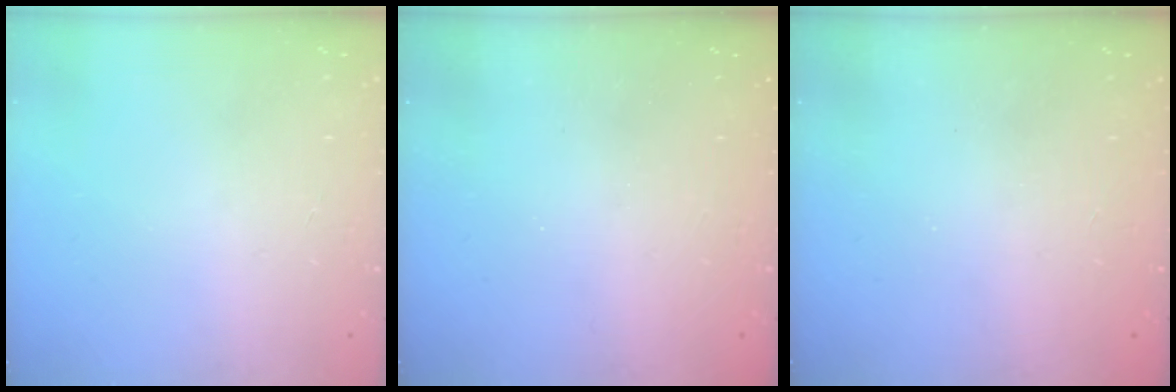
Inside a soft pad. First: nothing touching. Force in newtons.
{"total": 2.3, "press": 2.1, "slide": 0.8}
{"total": 2.3, "press": 2.1, "slide": 0.7}